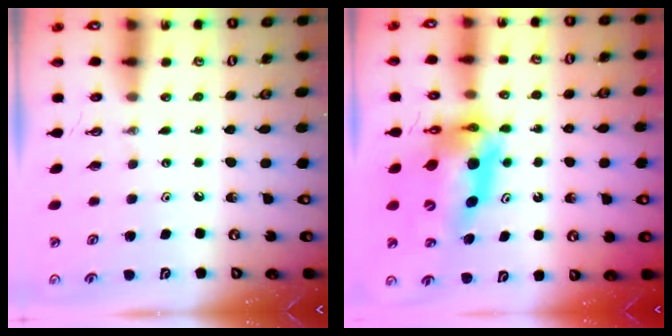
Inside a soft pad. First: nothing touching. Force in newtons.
{"total": 13.8, "press": 13.8, "slide": 1.2}